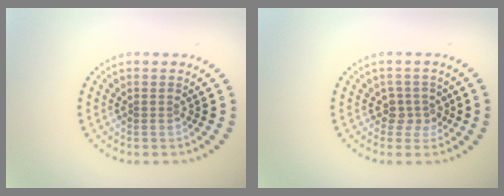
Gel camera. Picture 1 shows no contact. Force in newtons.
{"total": 1.9, "press": 1.6, "slide": 1.0}